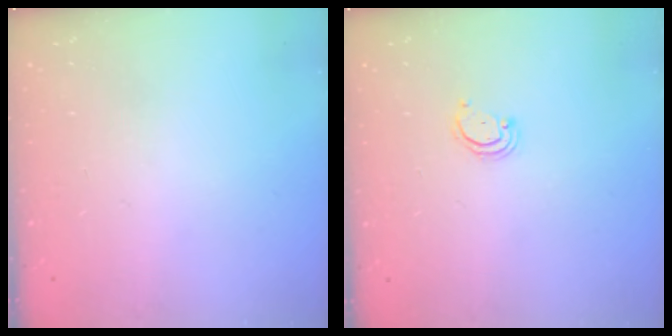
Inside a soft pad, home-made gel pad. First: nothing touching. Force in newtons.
{"total": 2.4, "press": 2.4, "slide": 0.2}